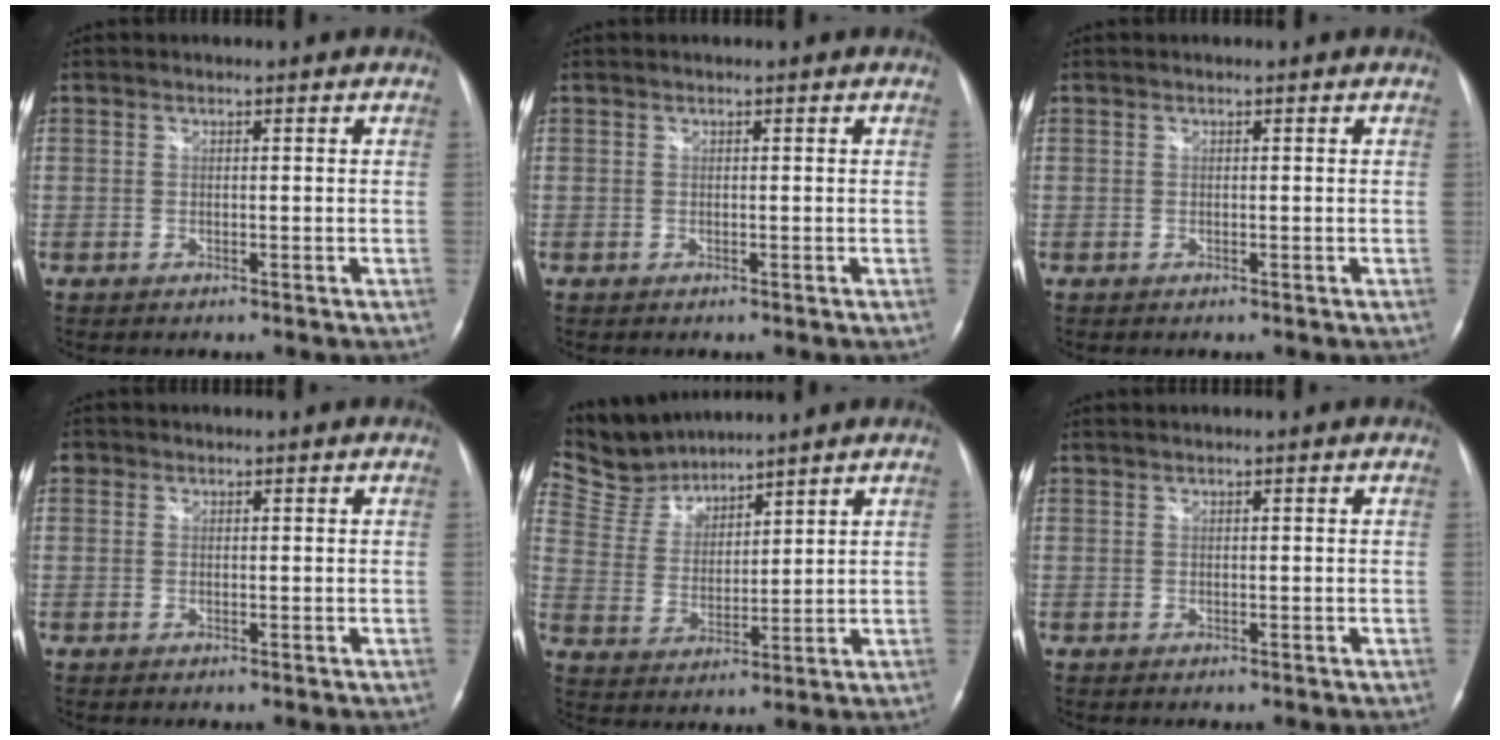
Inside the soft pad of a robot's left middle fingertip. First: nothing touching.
{"total": 0.0}
{"total": 0.0}
{"total": 0.9, "force": [0.4, 0.8, 0.2], "torque": [0.005, 0.005, 0.003]}
{"total": 8.1, "force": [8.0, 1.5, 0.4], "torque": [-0.026, 0.012, 0.176]}
{"total": 0.8, "force": [0.7, -0.1, 0.4], "torque": [-0.012, 0.011, 0.017]}